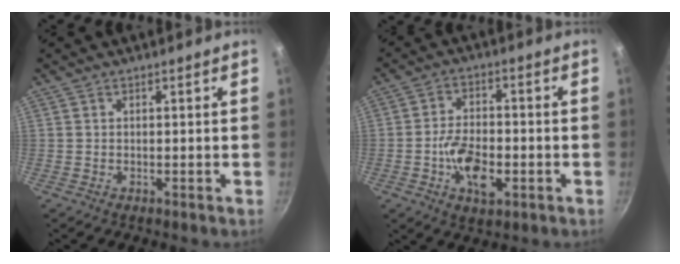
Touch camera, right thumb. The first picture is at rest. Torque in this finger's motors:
{"motor_torque": [2.63, 2.38, -0.05, 0.03, 0.39]}